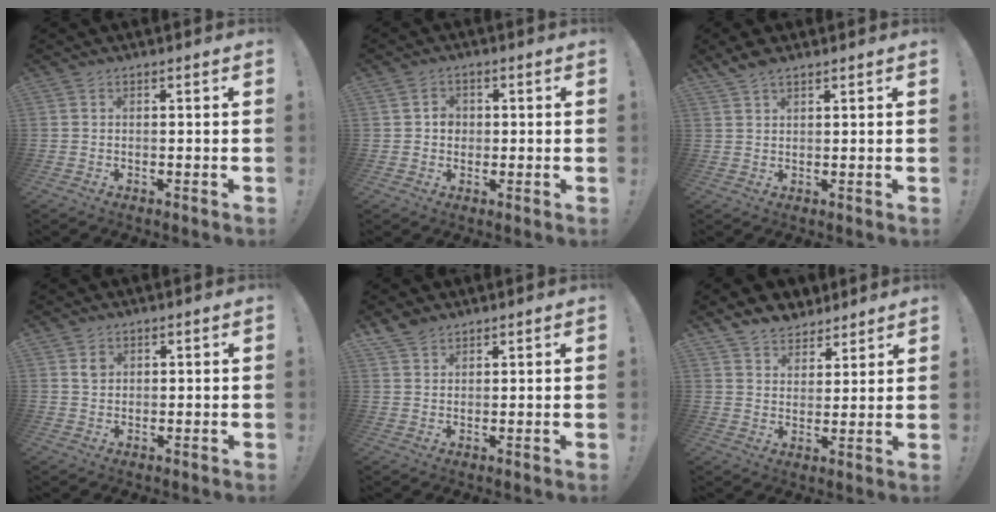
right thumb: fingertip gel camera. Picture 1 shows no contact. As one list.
[{"total": 3.9, "force": [0.3, 3.6, 1.5], "torque": [-0.011, -0.002, 0.001]}, {"total": 3.7, "force": [2.9, 1.2, 1.8], "torque": [-0.034, -0.014, 0.055]}, {"total": 2.6, "force": [1.4, 2.0, 0.7], "torque": [0.007, -0.010, 0.023]}, {"total": 4.3, "force": [3.6, 2.1, 1.0], "torque": [-0.013, -0.022, 0.068]}, {"total": 7.2, "force": [5.7, 4.3, 1.0], "torque": [-0.022, -0.045, 0.111]}]